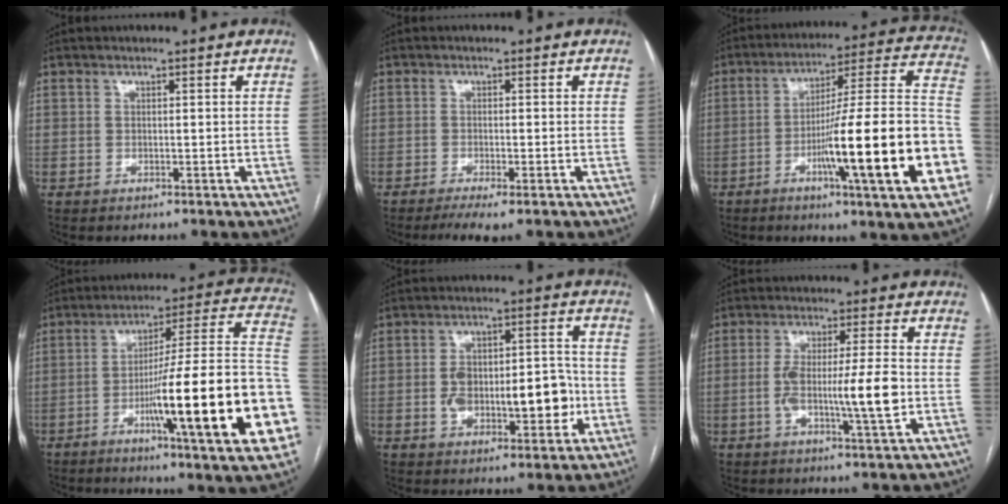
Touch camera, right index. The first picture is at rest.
{"total": 4.1, "force": [-2.8, 0.3, 3.0], "torque": [-0.047, -0.010, -0.045]}
{"total": 25.1, "force": [-7.5, 0.5, 24.0], "torque": [-0.280, 0.002, -0.118]}
{"total": 27.9, "force": [-7.4, 1.2, 26.8], "torque": [-0.297, -0.002, -0.117]}
{"total": 13.7, "force": [-2.3, 6.3, 12.0], "torque": [-0.188, 0.027, -0.023]}
{"total": 10.4, "force": [-1.7, 0.6, 10.2], "torque": [-0.181, 0.002, -0.031]}